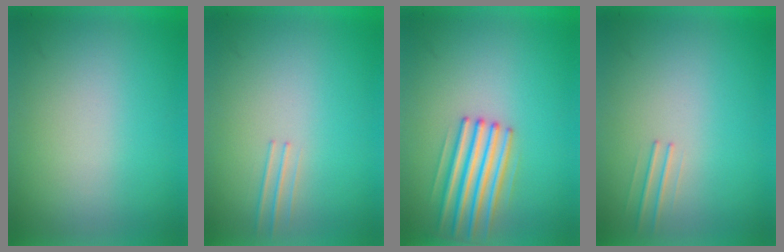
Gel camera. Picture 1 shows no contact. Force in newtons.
{"total": 1.2}
{"total": 4.2}
{"total": 1.1}